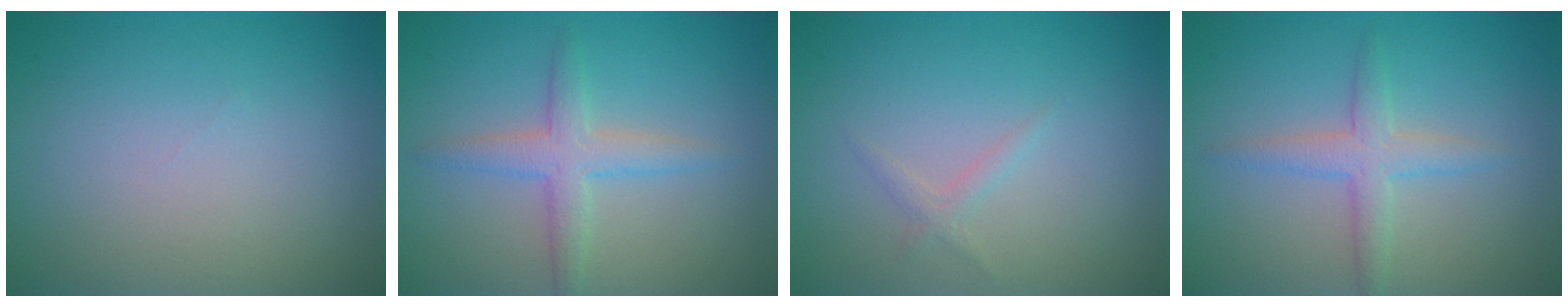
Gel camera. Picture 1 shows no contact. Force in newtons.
{"total": 3.0, "press": 3.0, "slide": 0.1}
{"total": 0.9, "press": 0.9, "slide": 0.1}
{"total": 2.7, "press": 2.7, "slide": 0.0}